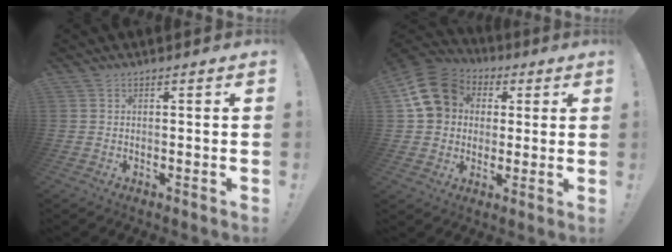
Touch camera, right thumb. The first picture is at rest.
{"total": 16.1, "force": [4.7, 13.1, 8.0], "torque": [-0.128, -0.005, 0.096]}